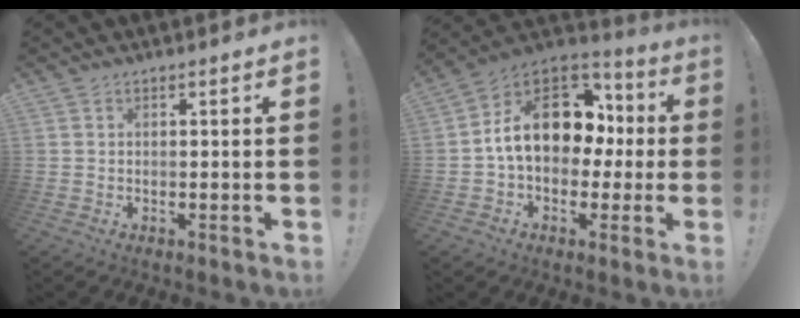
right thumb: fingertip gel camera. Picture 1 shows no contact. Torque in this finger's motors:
{"motor_torque": [1.80, 1.72, 1.77, -0.12, 0.63]}